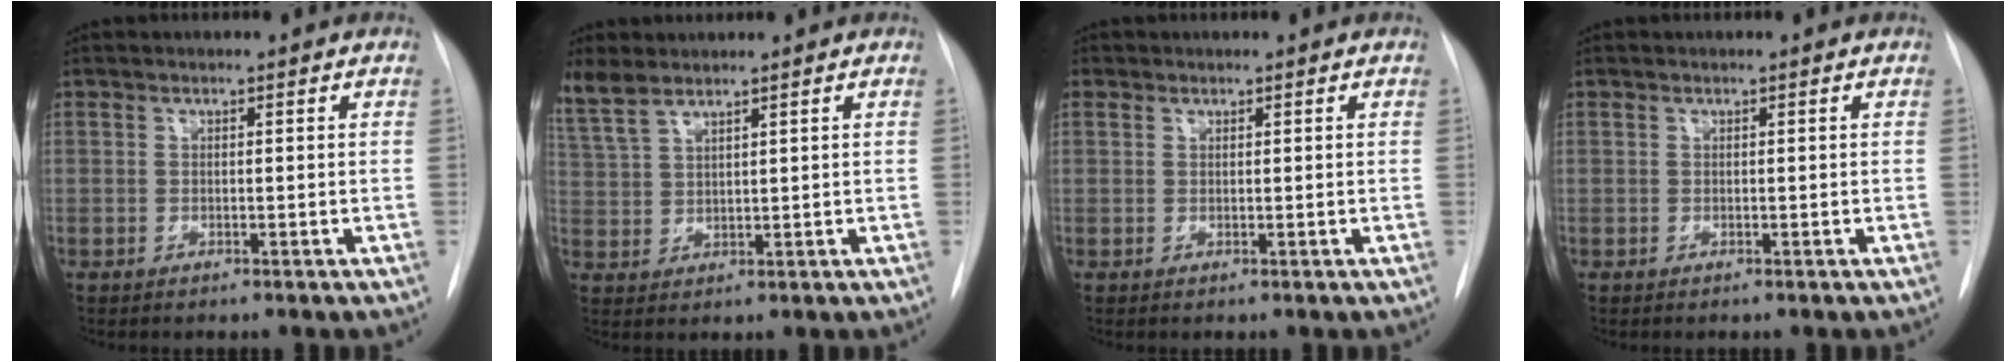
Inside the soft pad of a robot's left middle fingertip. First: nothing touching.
{"total": 5.9, "force": [5.1, 1.6, 2.6], "torque": [-0.070, 0.013, 0.117]}
{"total": 1.0, "force": [0.6, 0.8, 0.2], "torque": [0.001, 0.009, 0.009]}
{"total": 0.0}